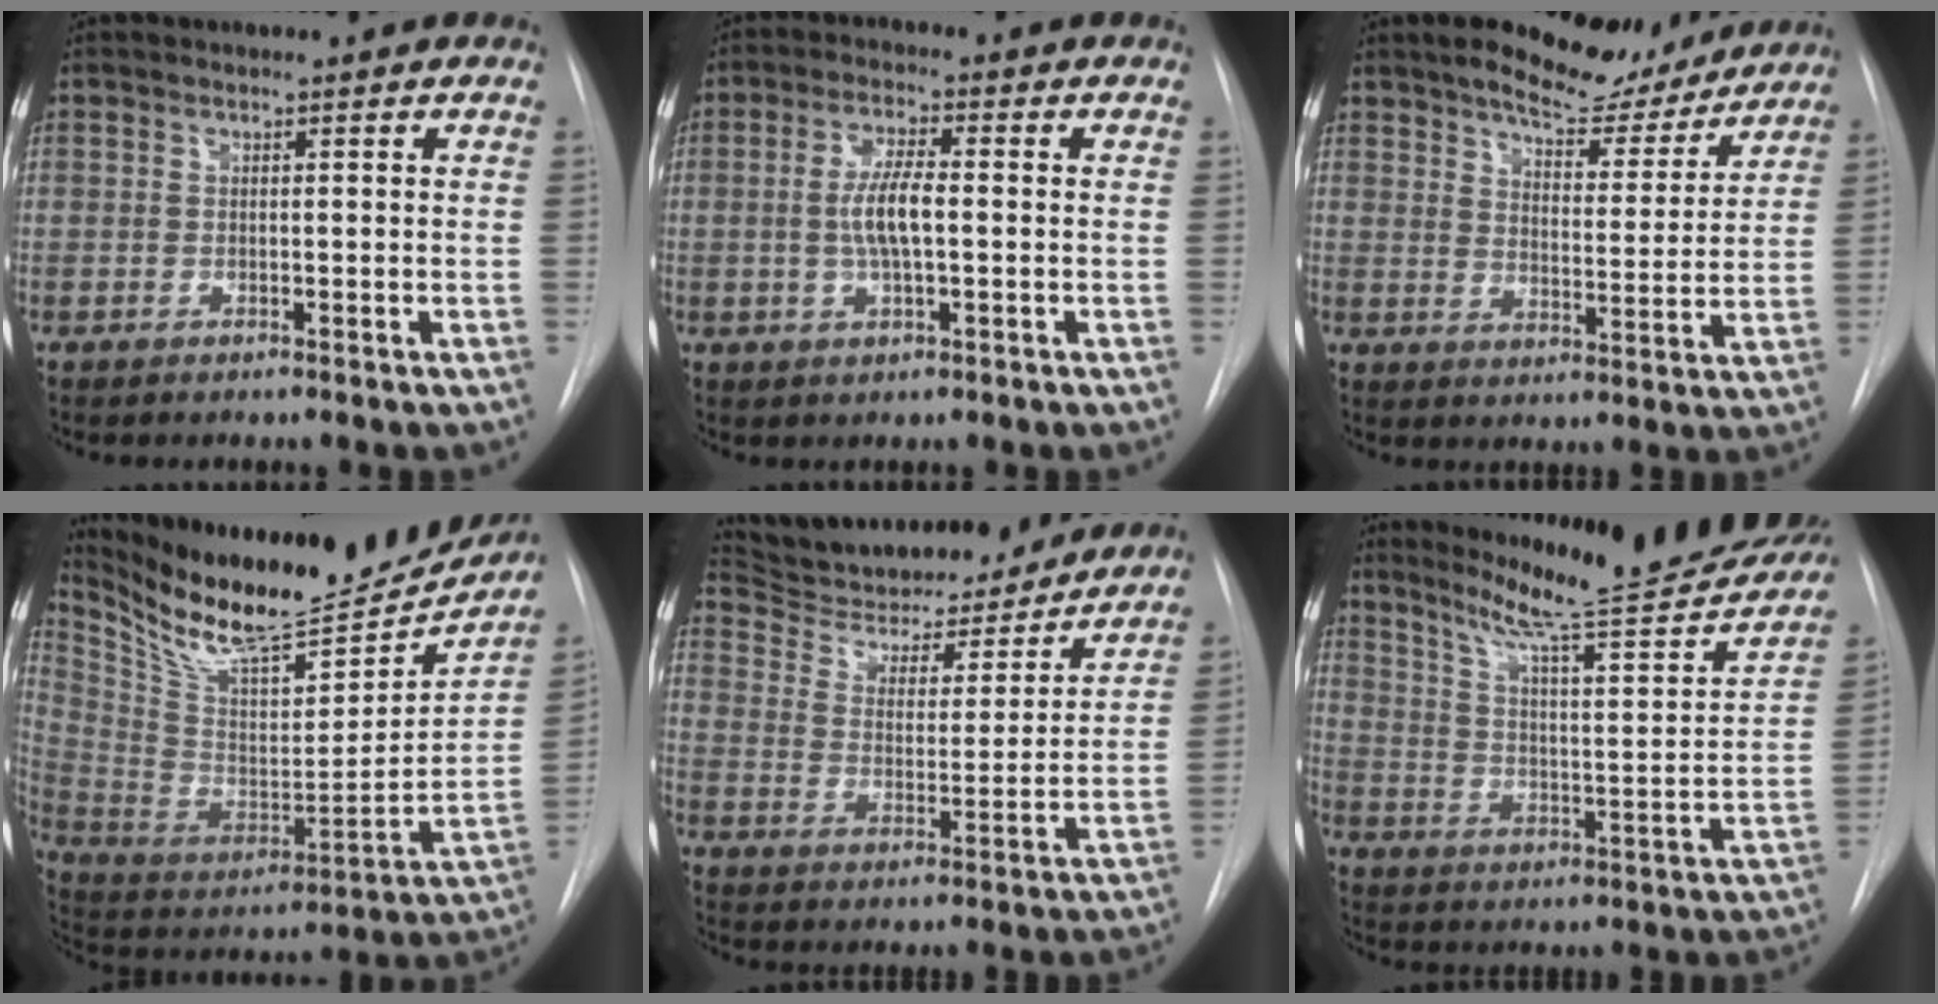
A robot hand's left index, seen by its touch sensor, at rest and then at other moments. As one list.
[{"total": 6.0, "force": [-0.9, 1.4, 5.7], "torque": [-0.118, -0.001, -0.017]}, {"total": 10.5, "force": [9.4, 3.2, 3.4], "torque": [-0.041, -0.019, 0.128]}, {"total": 24.2, "force": [21.6, 4.4, 10.2], "torque": [-0.190, -0.056, 0.337]}, {"total": 21.0, "force": [19.4, 4.7, 6.7], "torque": [-0.102, -0.015, 0.280]}, {"total": 21.9, "force": [20.0, 0.8, 9.0], "torque": [-0.136, -0.074, 0.272]}]